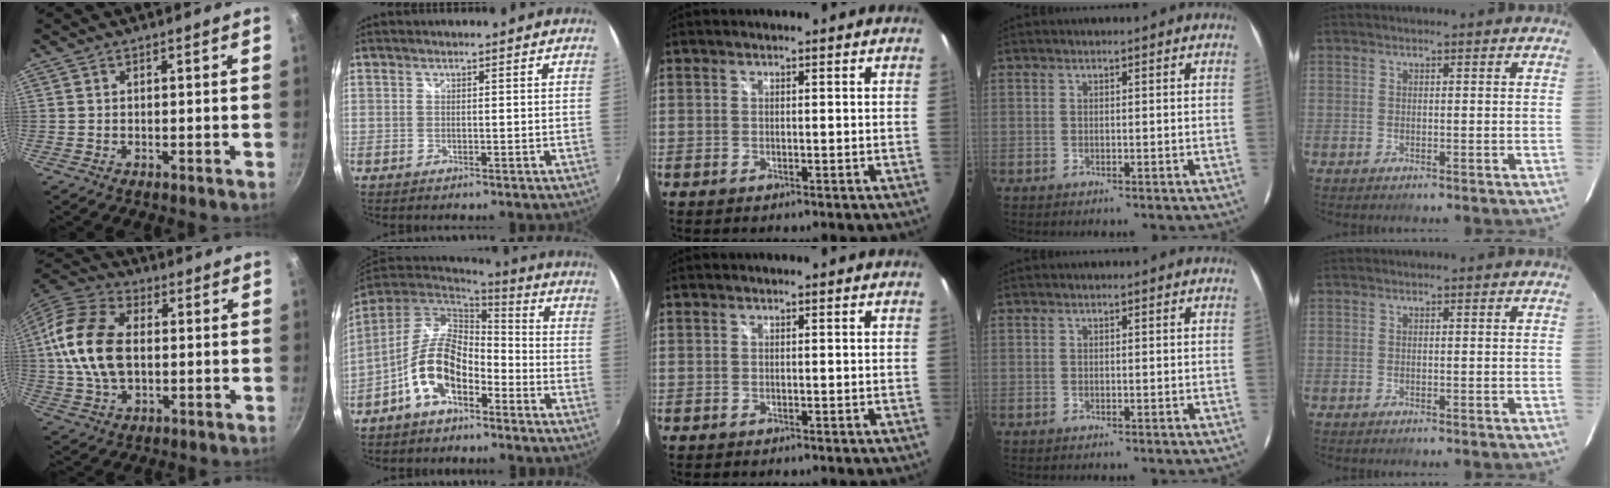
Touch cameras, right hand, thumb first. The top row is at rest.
{"thumb": {"total": 16.6, "force": [0.8, 10.6, 12.7], "torque": [-0.236, 0.021, 0.001]}, "index": {"total": 11.9, "force": [-5.7, 5.9, 8.6], "torque": [-0.178, 0.011, -0.105]}}